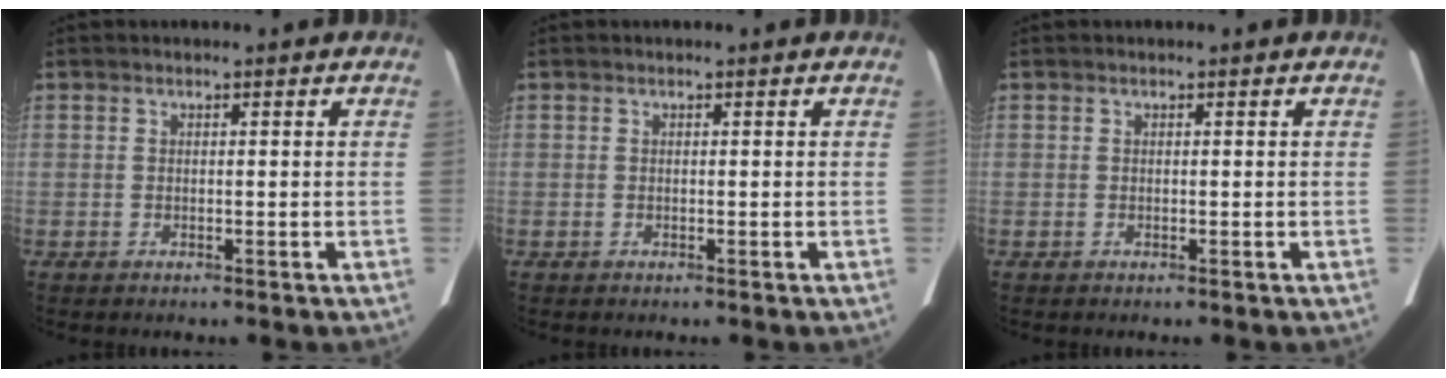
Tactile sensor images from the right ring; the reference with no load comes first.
{"total": 0.0}
{"total": 0.0}